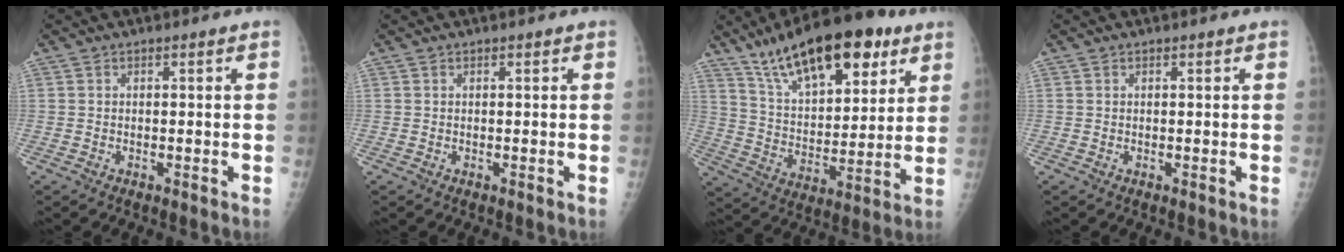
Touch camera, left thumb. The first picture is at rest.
{"total": 0.0}
{"total": 22.0, "force": [13.4, 9.2, 14.8], "torque": [-0.202, -0.044, 0.229]}
{"total": 0.0}